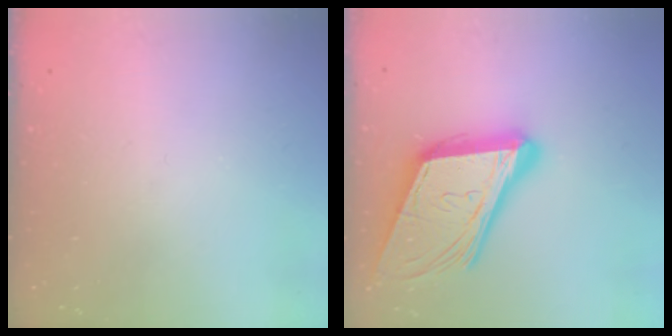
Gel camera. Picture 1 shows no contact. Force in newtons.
{"total": 22.1, "press": 21.7, "slide": 4.6}